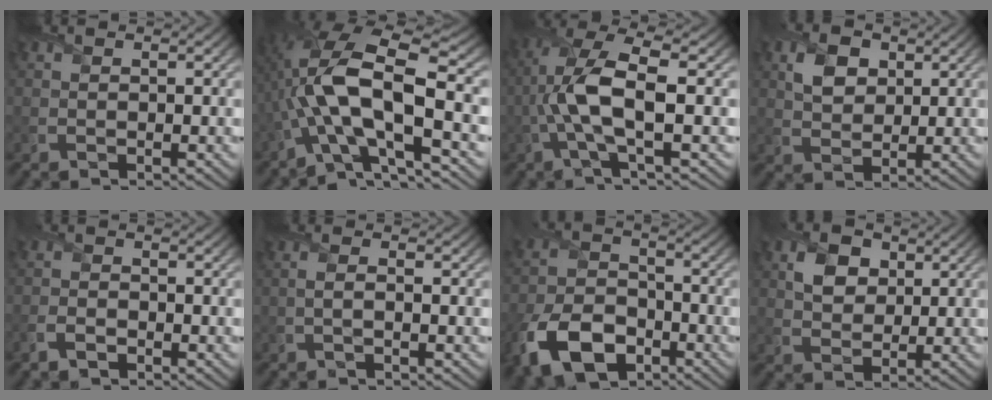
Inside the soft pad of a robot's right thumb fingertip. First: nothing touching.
{"total": 15.7, "force": [-2.3, 5.8, 14.4], "torque": [-0.296, 0.016, -0.051]}
{"total": 9.3, "force": [-0.9, 2.7, 8.9], "torque": [-0.196, 0.019, -0.025]}
{"total": 4.7, "force": [1.8, 3.3, 2.7], "torque": [-0.063, 0.004, 0.032]}
{"total": 2.5, "force": [-1.6, 1.3, 1.4], "torque": [-0.034, -0.004, -0.036]}
{"total": 1.3, "force": [-0.2, 0.2, 1.2], "torque": [-0.027, 0.004, -0.007]}
{"total": 12.0, "force": [-6.3, 7.2, 7.2], "torque": [-0.173, -0.028, -0.121]}
{"total": 4.9, "force": [1.7, 3.6, 2.8], "torque": [-0.064, 0.004, 0.026]}